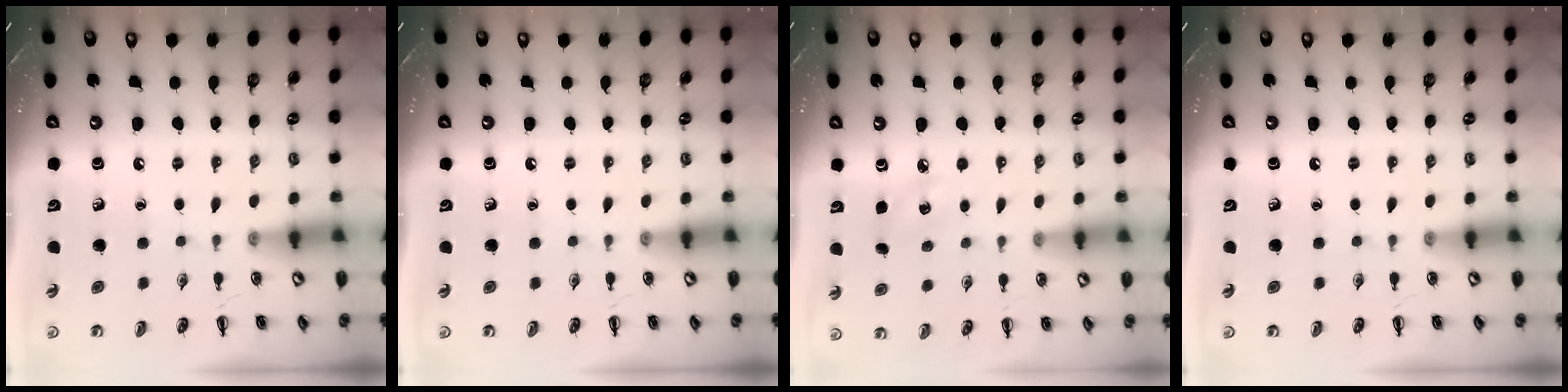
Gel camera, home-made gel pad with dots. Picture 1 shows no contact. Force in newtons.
{"total": 0.0}
{"total": 5.8, "press": 5.6, "slide": 1.5}
{"total": 0.0}